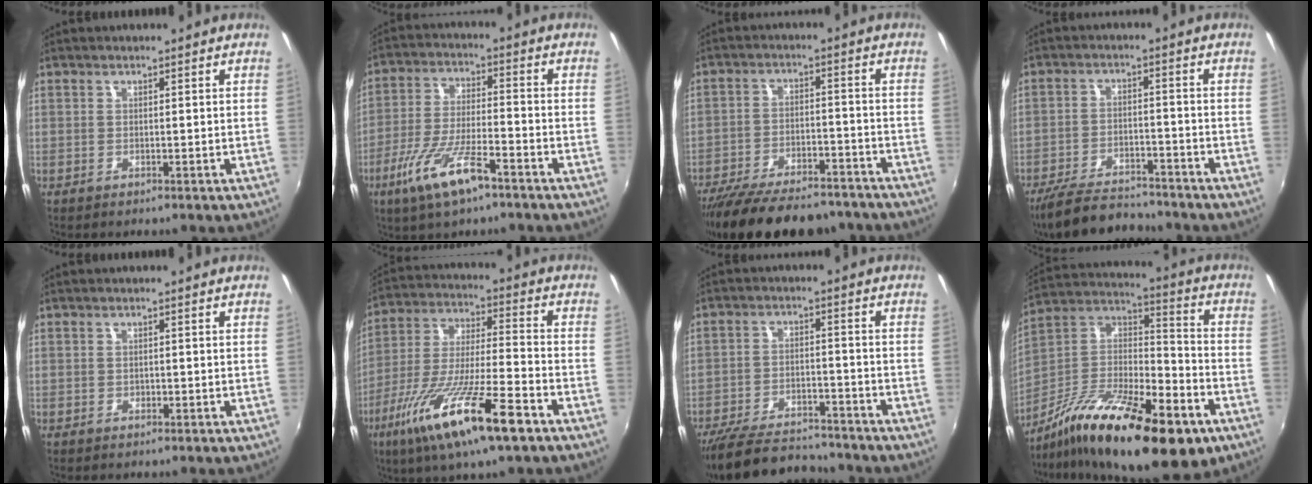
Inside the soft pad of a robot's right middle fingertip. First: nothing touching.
{"total": 12.2, "force": [-7.1, 3.1, 9.4], "torque": [-0.199, -0.014, -0.131]}
{"total": 21.1, "force": [-17.7, 6.6, 9.3], "torque": [-0.187, -0.020, -0.251]}
{"total": 12.8, "force": [-11.2, 3.4, 5.1], "torque": [-0.126, -0.011, -0.184]}
{"total": 0.7, "force": [-0.3, 0.6, 0.1], "torque": [-0.002, -0.001, -0.003]}
{"total": 19.7, "force": [-10.9, 3.1, 16.1], "torque": [-0.315, -0.050, -0.198]}
{"total": 17.3, "force": [-15.0, 5.0, 7.1], "torque": [-0.164, -0.016, -0.232]}
{"total": 28.6, "force": [-16.3, 9.9, 21.2], "torque": [-0.360, -0.013, -0.264]}